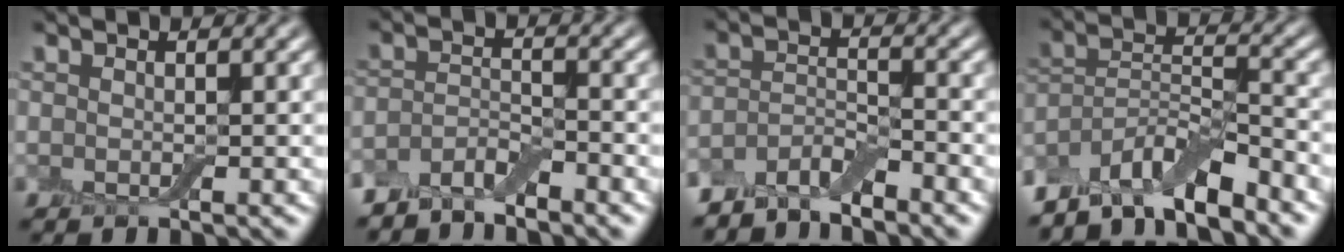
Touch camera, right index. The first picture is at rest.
{"total": 3.1, "force": [-2.8, 0.8, 1.0], "torque": [-0.024, 0.004, -0.061]}
{"total": 3.8, "force": [-3.5, 1.0, 1.2], "torque": [-0.022, 0.003, -0.072]}
{"total": 7.4, "force": [-6.1, 2.2, 3.7], "torque": [-0.062, 0.001, -0.117]}